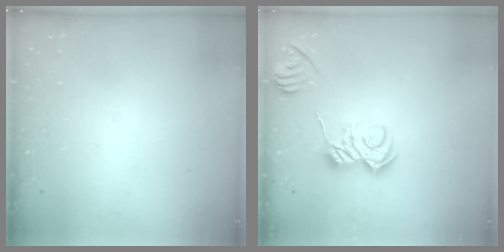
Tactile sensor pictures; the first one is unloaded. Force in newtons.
{"total": 8.0, "press": 8.0, "slide": 0.7}